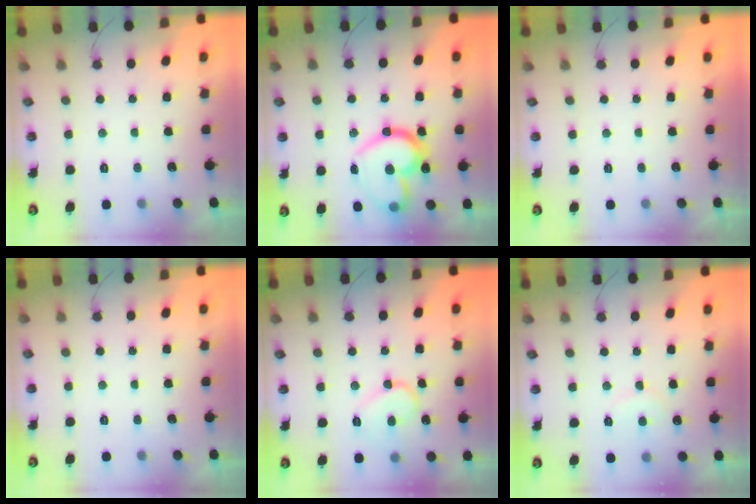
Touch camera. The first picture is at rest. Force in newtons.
{"total": 21.6, "press": 21.5, "slide": 1.8}
{"total": 1.8, "press": 1.8, "slide": 0.1}
{"total": 0.0}
{"total": 9.5, "press": 9.4, "slide": 0.7}
{"total": 6.8, "press": 6.8, "slide": 0.5}